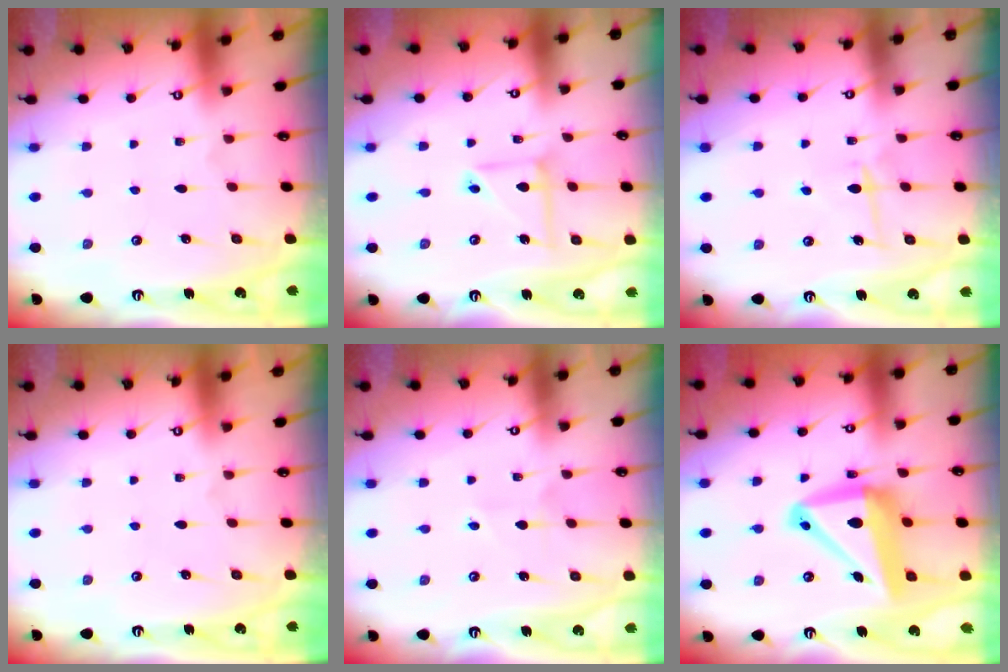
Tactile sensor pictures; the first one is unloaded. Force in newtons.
{"total": 7.6, "press": 7.6, "slide": 0.5}
{"total": 7.0, "press": 7.0, "slide": 0.8}
{"total": 0.0}
{"total": 2.6, "press": 2.6, "slide": 0.3}
{"total": 16.1, "press": 15.6, "slide": 3.9}